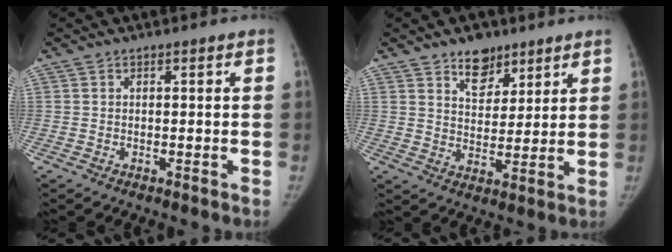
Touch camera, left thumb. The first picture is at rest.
{"total": 7.8, "force": [5.4, 4.5, 3.3], "torque": [-0.021, -0.036, 0.091]}